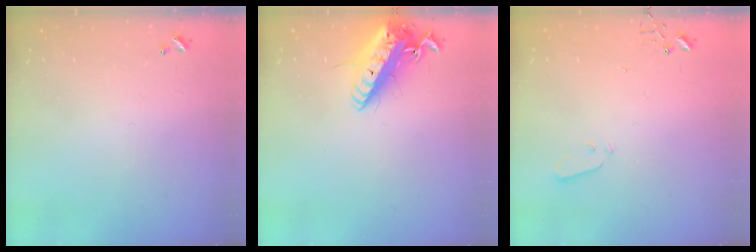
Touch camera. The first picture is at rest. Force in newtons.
{"total": 17.4, "press": 17.0, "slide": 3.4}
{"total": 3.5, "press": 3.5, "slide": 0.2}